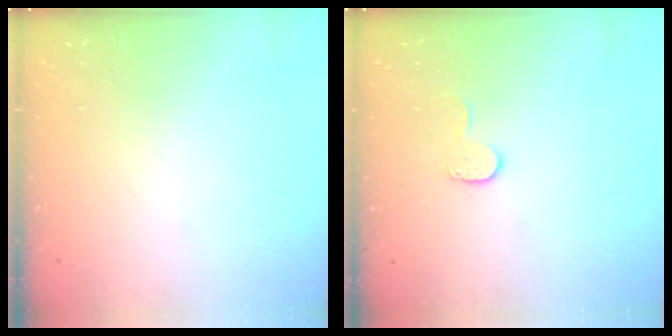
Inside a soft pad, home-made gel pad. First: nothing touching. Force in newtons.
{"total": 7.1, "press": 7.1, "slide": 0.4}